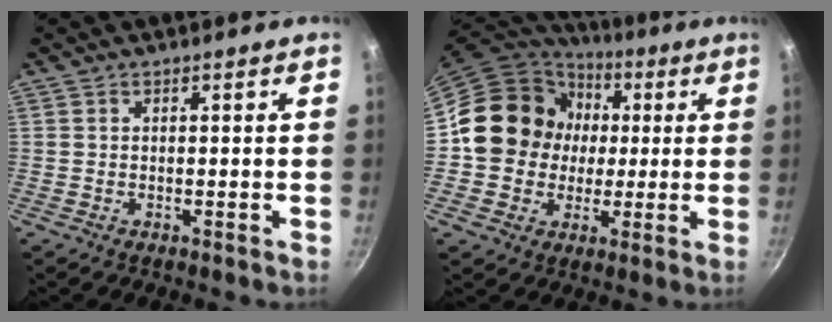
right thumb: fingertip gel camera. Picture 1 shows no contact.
{"total": 16.2, "force": [1.5, 14.7, 6.8], "torque": [-0.089, 0.019, 0.018]}